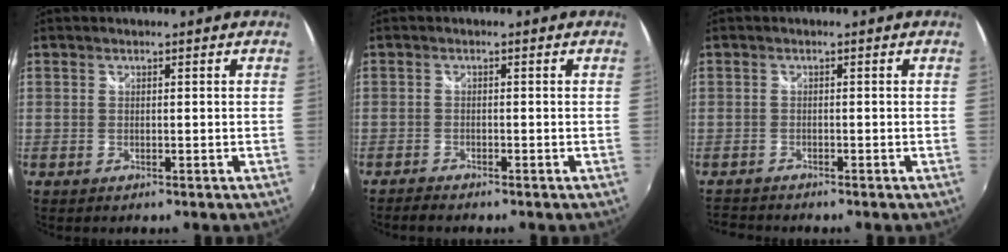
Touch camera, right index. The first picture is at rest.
{"total": 1.8, "force": [-1.8, 0.2, 0.3], "torque": [-0.016, -0.008, -0.037]}
{"total": 2.6, "force": [-2.4, 0.8, 0.0], "torque": [-0.012, -0.007, -0.053]}